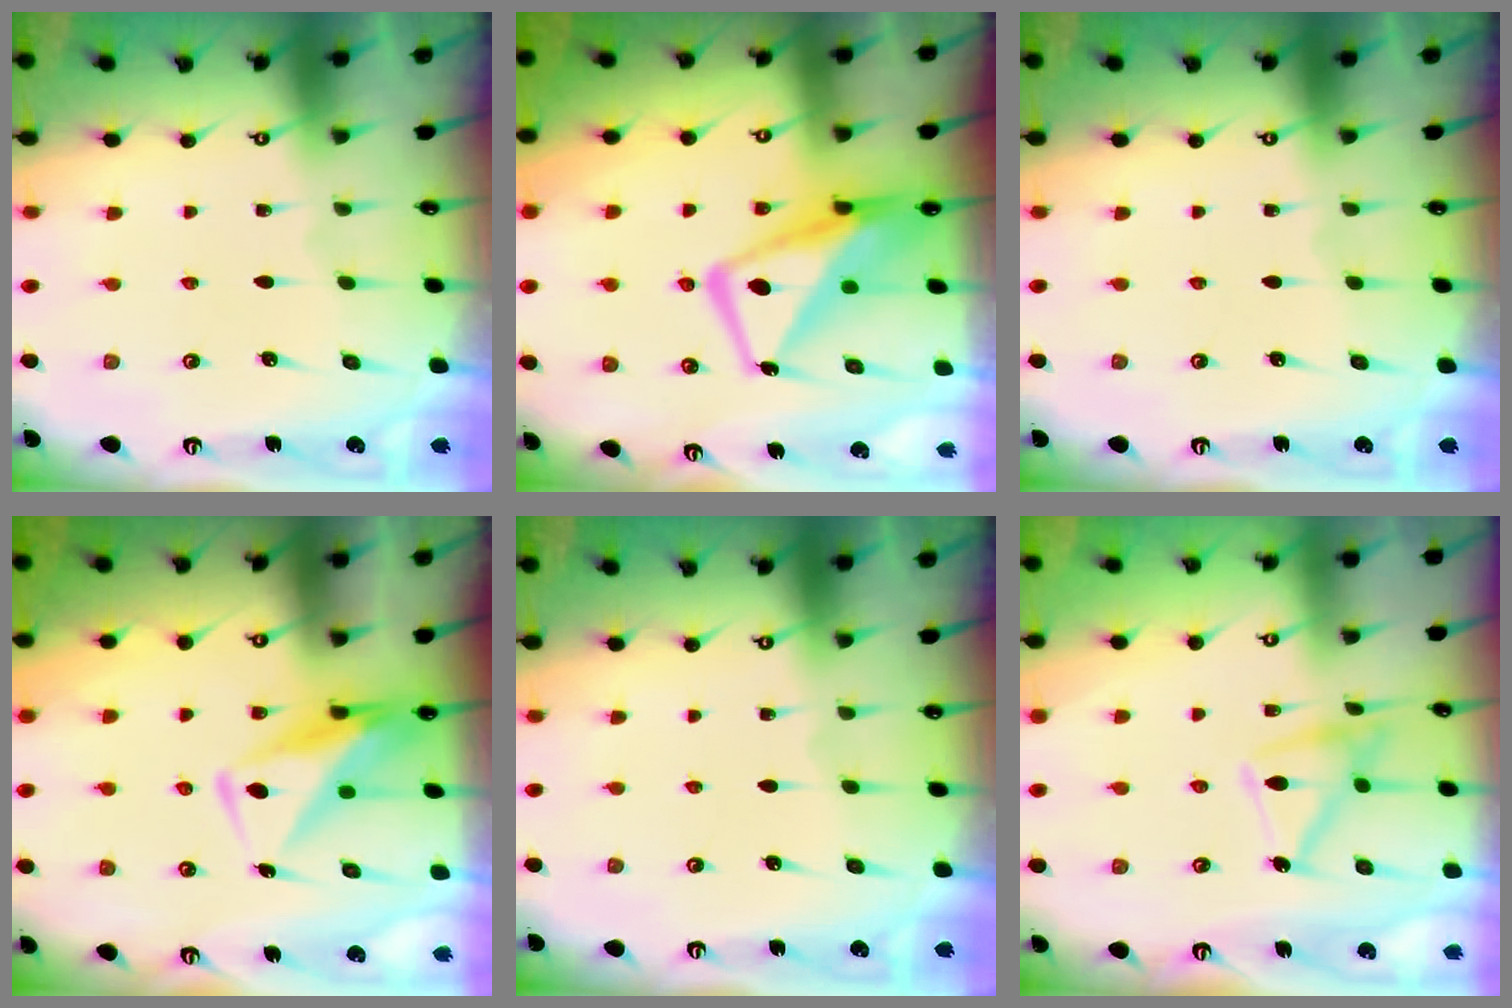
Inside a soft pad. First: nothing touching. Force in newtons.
{"total": 12.0, "press": 11.9, "slide": 1.4}
{"total": 0.0}
{"total": 10.2, "press": 10.1, "slide": 1.0}
{"total": 0.0}
{"total": 14.2, "press": 14.2, "slide": 0.8}